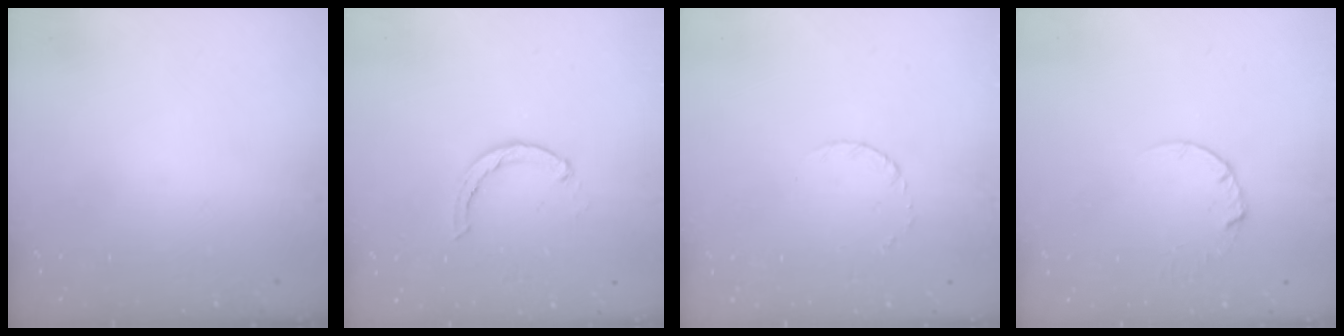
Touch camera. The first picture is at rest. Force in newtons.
{"total": 3.0, "press": 3.0, "slide": 0.4}
{"total": 3.1, "press": 3.1, "slide": 0.3}
{"total": 2.7, "press": 2.7, "slide": 0.2}